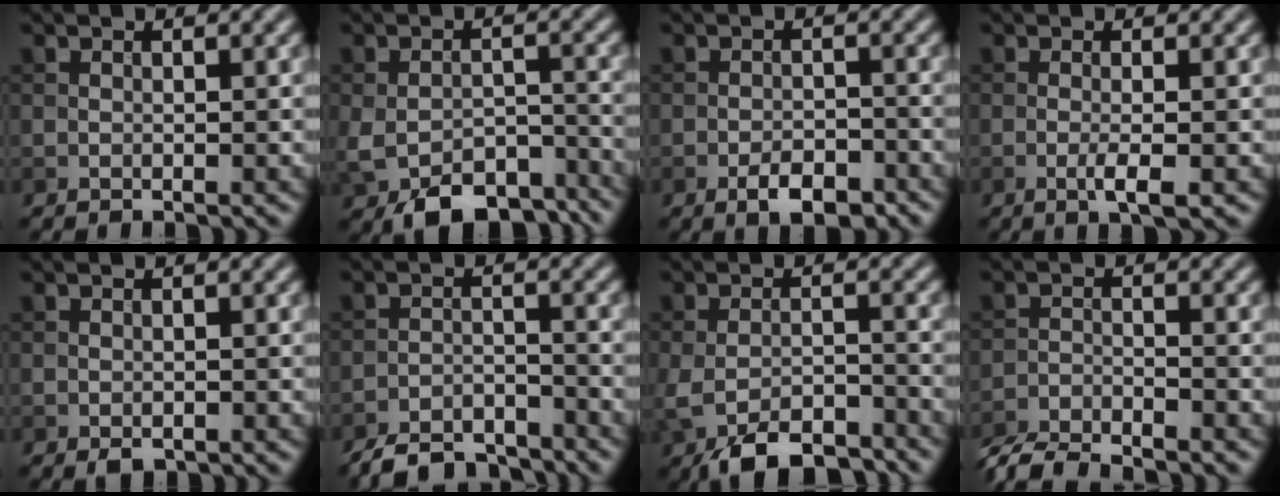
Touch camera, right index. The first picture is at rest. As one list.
[{"total": 7.6, "force": [-5.2, 3.7, 4.2], "torque": [-0.072, -0.021, -0.082]}, {"total": 3.4, "force": [-2.0, 1.5, 2.2], "torque": [-0.033, 0.001, -0.034]}, {"total": 2.2, "force": [-0.6, 0.4, 2.1], "torque": [-0.036, -0.001, -0.015]}, {"total": 0.9, "force": [-0.5, 0.5, 0.5], "torque": [-0.008, -0.004, -0.007]}, {"total": 5.1, "force": [-4.6, 1.5, 1.6], "torque": [-0.025, -0.005, -0.088]}, {"total": 7.2, "force": [-5.2, 2.7, 4.2], "torque": [-0.077, -0.014, -0.092]}, {"total": 5.1, "force": [-4.9, 0.6, 1.5], "torque": [-0.035, -0.011, -0.095]}]